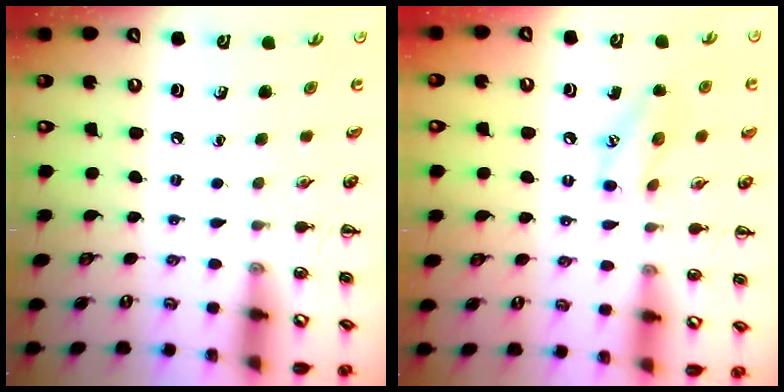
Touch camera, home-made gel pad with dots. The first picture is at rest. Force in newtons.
{"total": 10.1, "press": 10.0, "slide": 1.3}